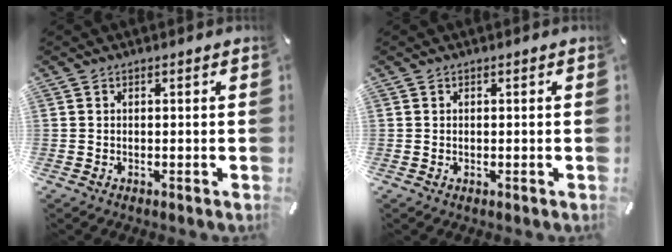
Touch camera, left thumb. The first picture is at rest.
{"total": 0.0}